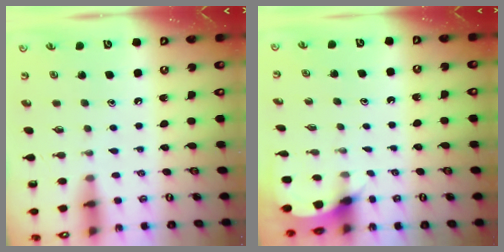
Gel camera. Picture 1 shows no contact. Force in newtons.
{"total": 2.5, "press": 2.5, "slide": 0.1}